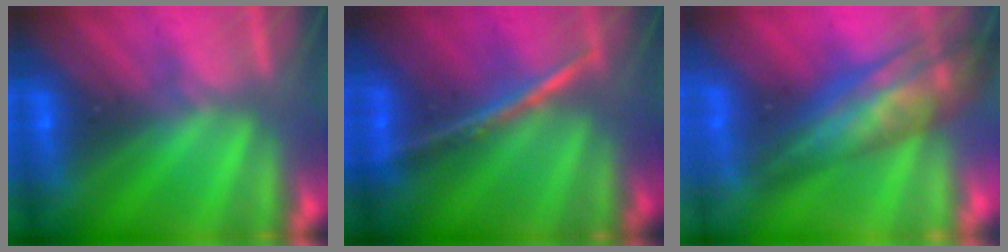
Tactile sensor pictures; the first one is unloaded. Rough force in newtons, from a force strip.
{"total": 1.9}
{"total": 5.6}